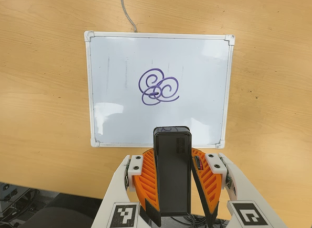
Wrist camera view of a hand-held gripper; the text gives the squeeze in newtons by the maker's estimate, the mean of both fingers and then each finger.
{"total": 6.5, "left": 5.5, "right": 7.6}